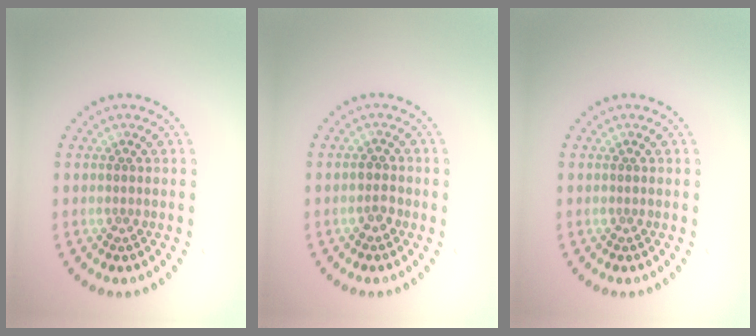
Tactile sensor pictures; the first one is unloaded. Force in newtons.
{"total": 1.4, "press": 1.4, "slide": 0.4}
{"total": 0.0}